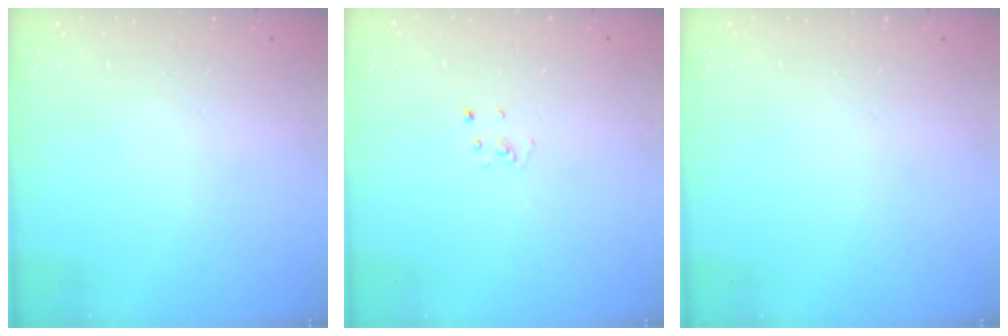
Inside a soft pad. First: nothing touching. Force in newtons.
{"total": 2.6, "press": 2.6, "slide": 0.3}
{"total": 0.0}